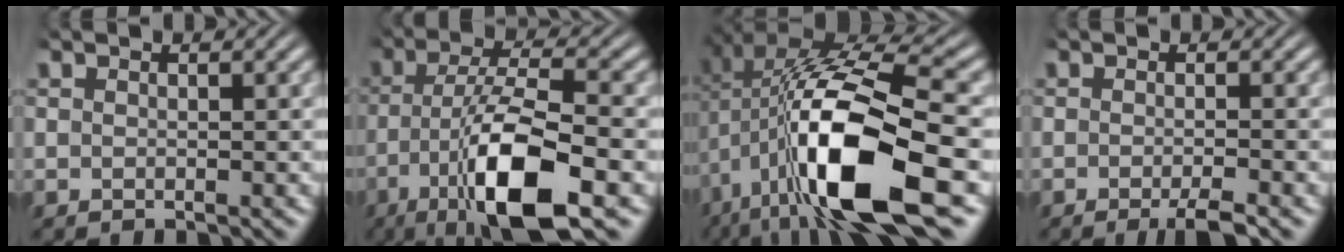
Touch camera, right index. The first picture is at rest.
{"total": 9.3, "force": [-3.3, 2.5, 8.3], "torque": [-0.145, -0.018, -0.041]}
{"total": 13.3, "force": [-0.9, 5.8, 11.9], "torque": [-0.227, -0.016, -0.001]}
{"total": 2.5, "force": [-1.8, 0.5, 1.7], "torque": [-0.023, 0.000, -0.034]}